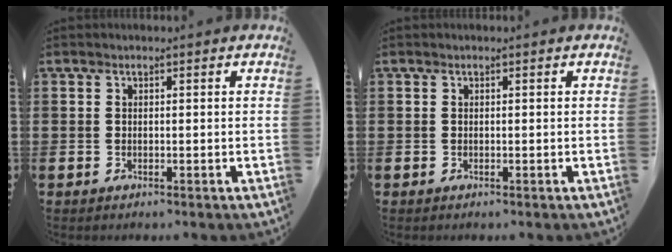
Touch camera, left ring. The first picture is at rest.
{"total": 0.0}